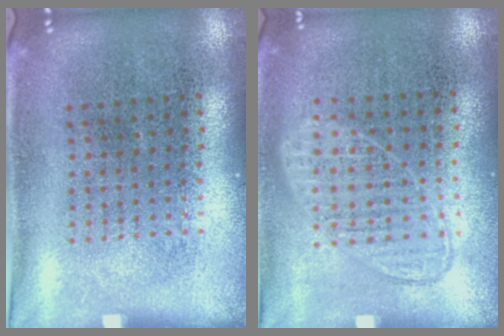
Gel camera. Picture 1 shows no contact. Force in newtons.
{"total": 1.0, "press": 0.9, "slide": 0.3}